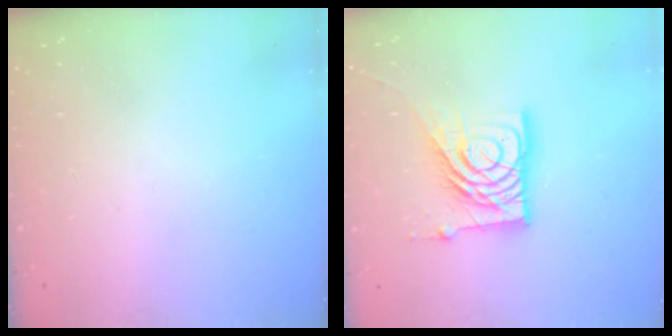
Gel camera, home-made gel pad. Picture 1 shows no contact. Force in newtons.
{"total": 15.9, "press": 15.8, "slide": 1.4}